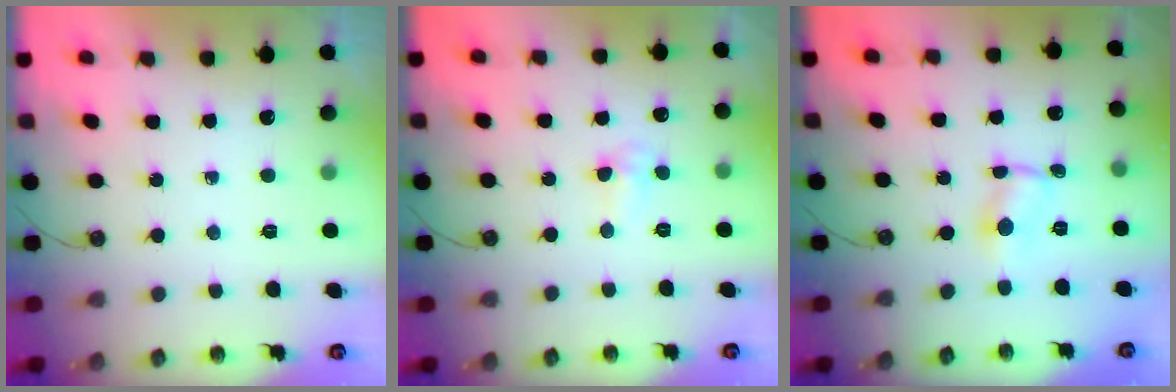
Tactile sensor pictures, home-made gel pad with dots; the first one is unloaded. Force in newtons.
{"total": 3.5, "press": 3.5, "slide": 0.5}
{"total": 1.3, "press": 1.3, "slide": 0.2}